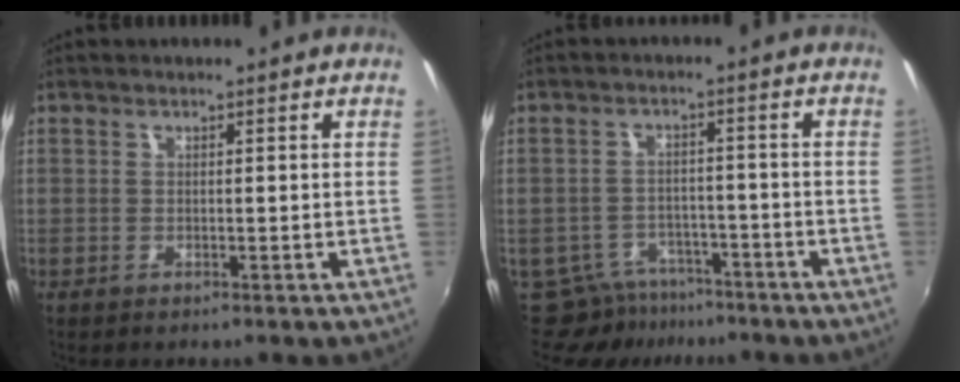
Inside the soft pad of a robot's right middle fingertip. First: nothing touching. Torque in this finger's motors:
{"motor_torque": [-0.46, -0.17, -0.17, -0.04]}